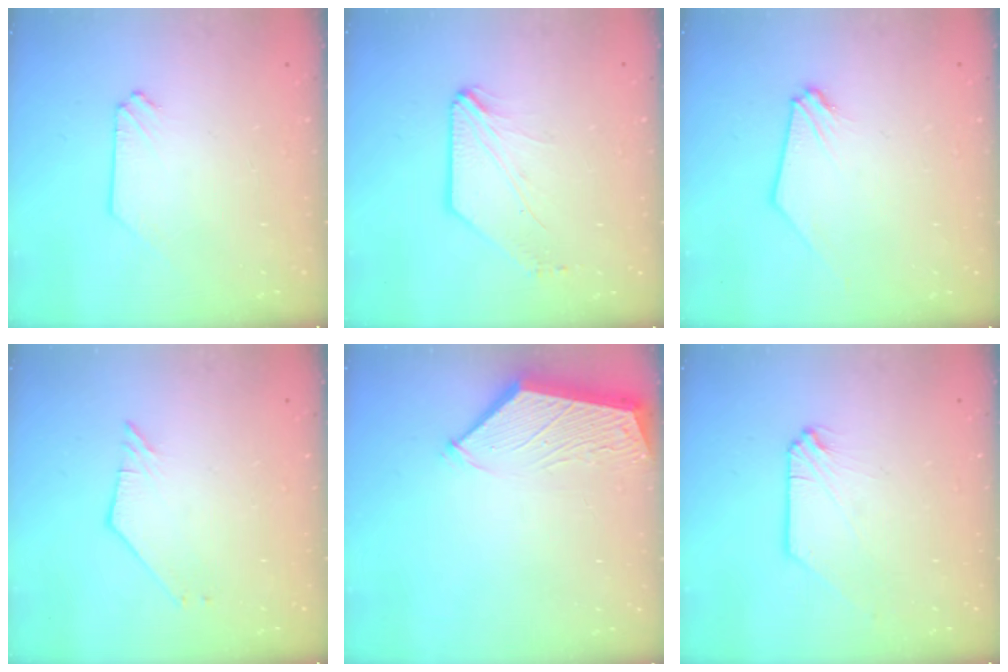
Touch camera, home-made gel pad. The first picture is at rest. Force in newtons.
{"total": 1.5, "press": 1.5, "slide": 0.2}
{"total": 0.7, "press": 0.7, "slide": 0.1}
{"total": 2.5, "press": 2.5, "slide": 0.1}
{"total": 3.4, "press": 3.3, "slide": 0.5}
{"total": 0.0}